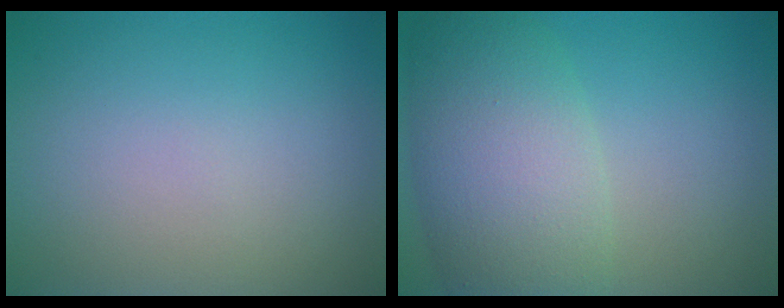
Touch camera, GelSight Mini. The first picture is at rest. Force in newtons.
{"total": 8.2, "press": 8.2, "slide": 0.2}